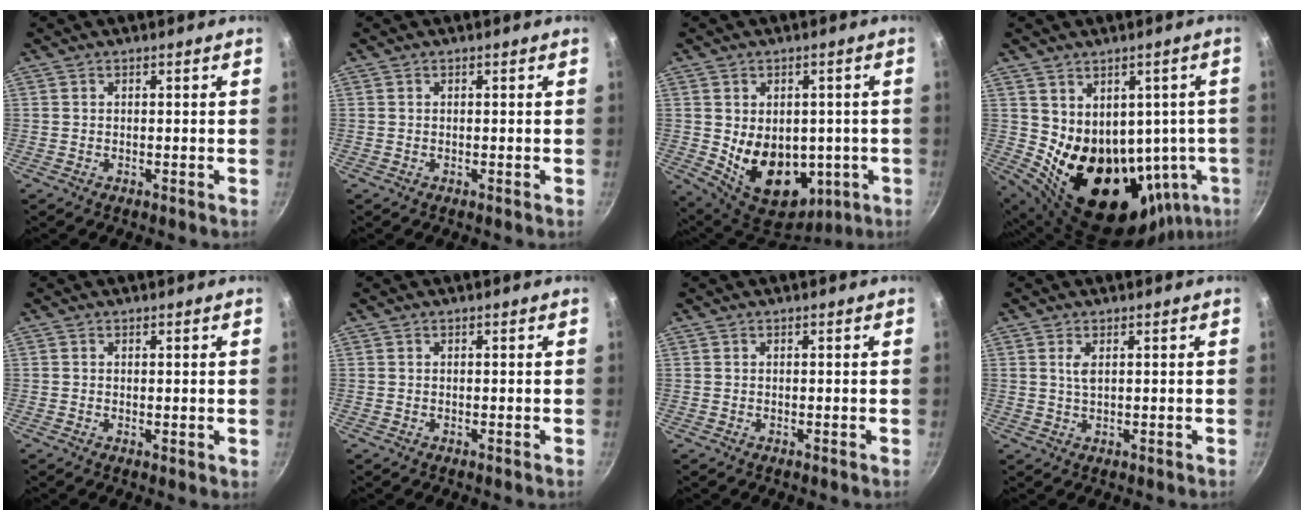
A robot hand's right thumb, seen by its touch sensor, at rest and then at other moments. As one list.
[{"total": 0.0}, {"total": 16.0, "force": [-1.8, 11.5, 10.9], "torque": [-0.137, -0.019, 0.004]}, {"total": 20.4, "force": [-0.3, 15.0, 13.8], "torque": [-0.155, -0.020, 0.034]}, {"total": 0.8, "force": [0.3, 0.3, 0.6], "torque": [-0.005, -0.008, 0.001]}, {"total": 0.0}, {"total": 0.0}, {"total": 2.0, "force": [0.7, 0.8, 1.7], "torque": [-0.034, -0.003, 0.015]}]